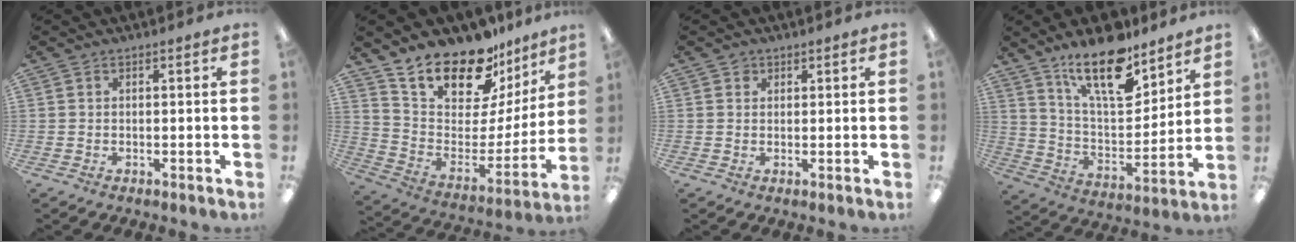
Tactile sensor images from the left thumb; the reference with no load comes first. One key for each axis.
{"total": 19.8, "fx": 16.7, "fy": 7.9, "fz": 7.2, "tx": -0.131, "ty": -0.130, "tz": 0.297}
{"total": 1.3, "fx": 0.8, "fy": 1.0, "fz": 0.2, "tx": 0.004, "ty": -0.001, "tz": 0.013}
{"total": 18.7, "fx": 13.2, "fy": 7.0, "fz": 11.3, "tx": -0.192, "ty": -0.075, "tz": 0.224}